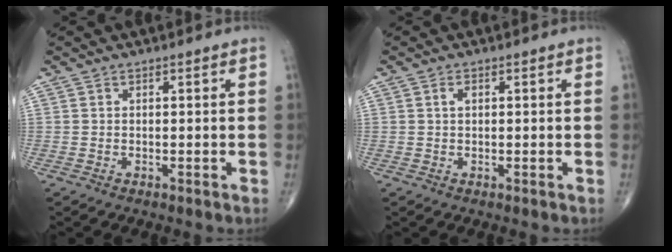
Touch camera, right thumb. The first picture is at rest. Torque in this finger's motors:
{"motor_torque": [0.19, 0.61, 0.09, 0.14, -0.01]}